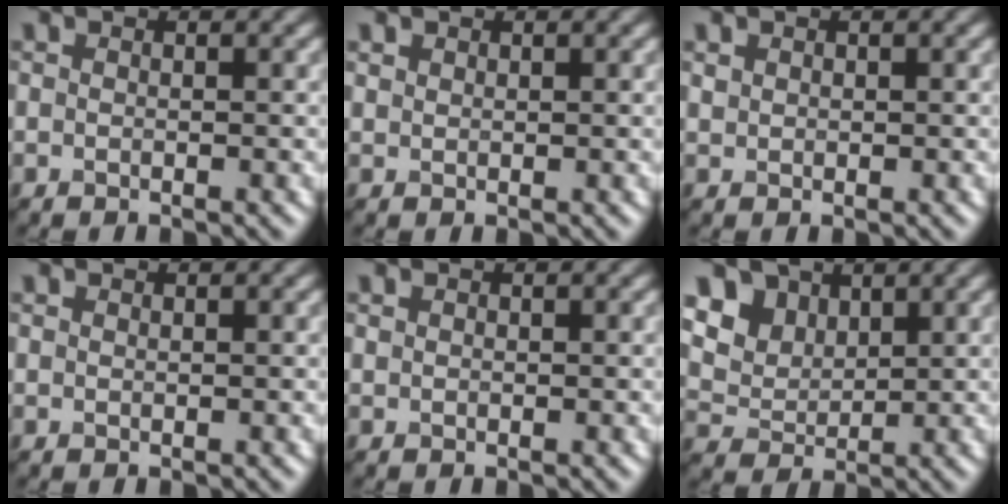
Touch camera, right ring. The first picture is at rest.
{"total": 1.2, "force": [0.1, -0.7, -1.0], "torque": [-0.003, -0.001, 0.023]}
{"total": 1.1, "force": [-0.1, -0.6, -1.0], "torque": [-0.003, 0.003, 0.023]}
{"total": 0.7, "force": [-0.1, -0.5, -0.5], "torque": [-0.004, -0.002, 0.006]}
{"total": 1.2, "force": [-0.4, -0.8, -0.9], "torque": [-0.004, -0.003, 0.016]}
{"total": 5.0, "force": [3.5, 3.4, 1.4], "torque": [-0.090, 0.007, 0.096]}